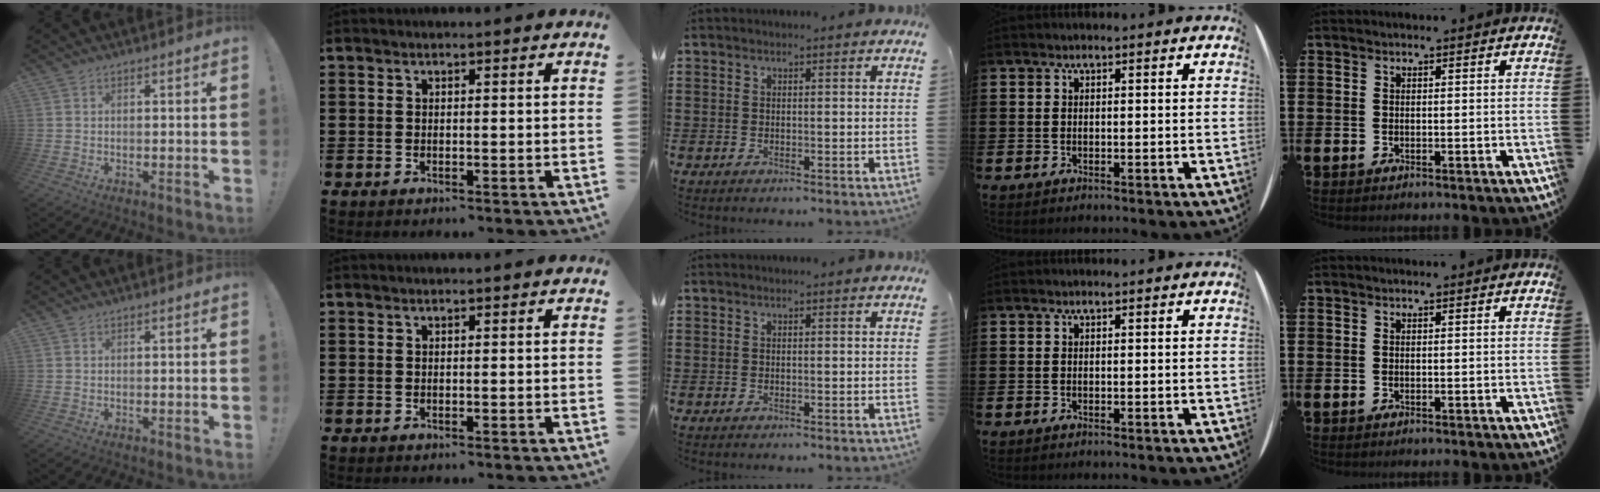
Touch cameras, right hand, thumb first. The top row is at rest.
{}